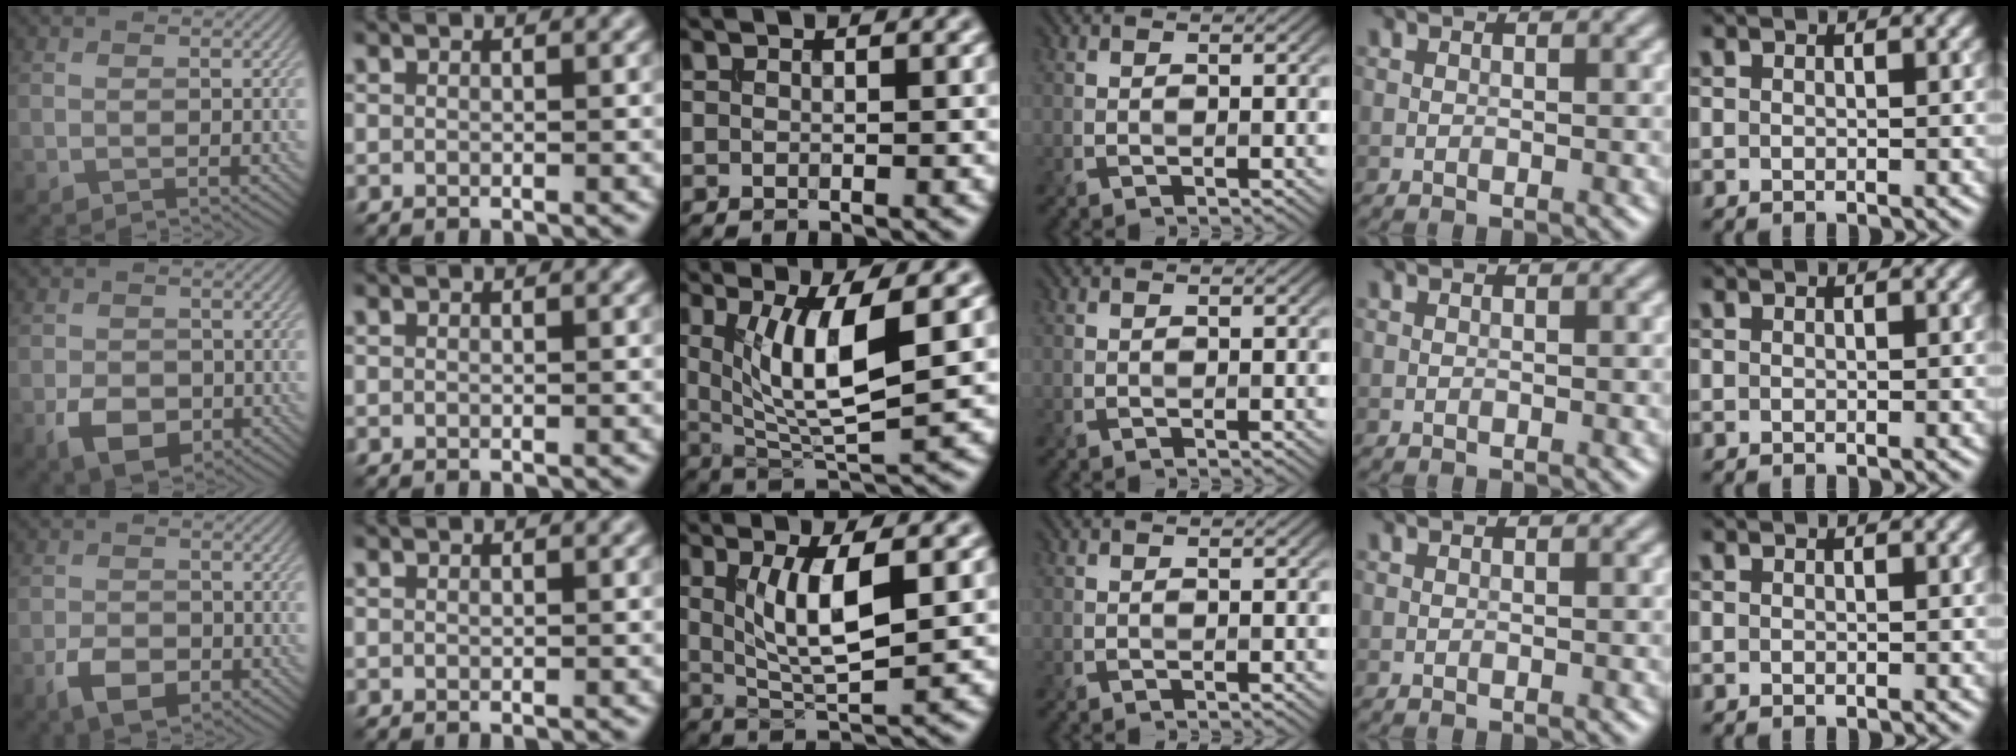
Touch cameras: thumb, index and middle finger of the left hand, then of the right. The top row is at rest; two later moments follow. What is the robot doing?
{"motion": "extract", "object": "file holder"}